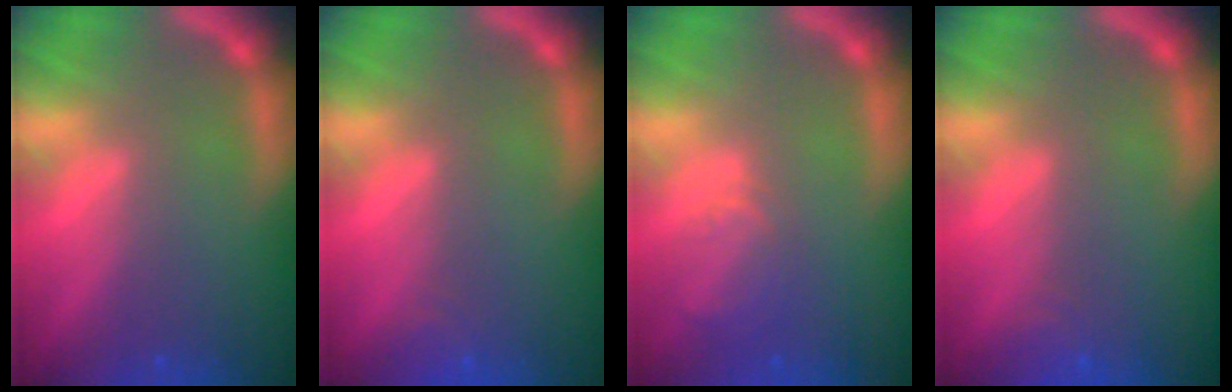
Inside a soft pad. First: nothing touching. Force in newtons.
{"total": 1.4}
{"total": 2.9}
{"total": 1.9}